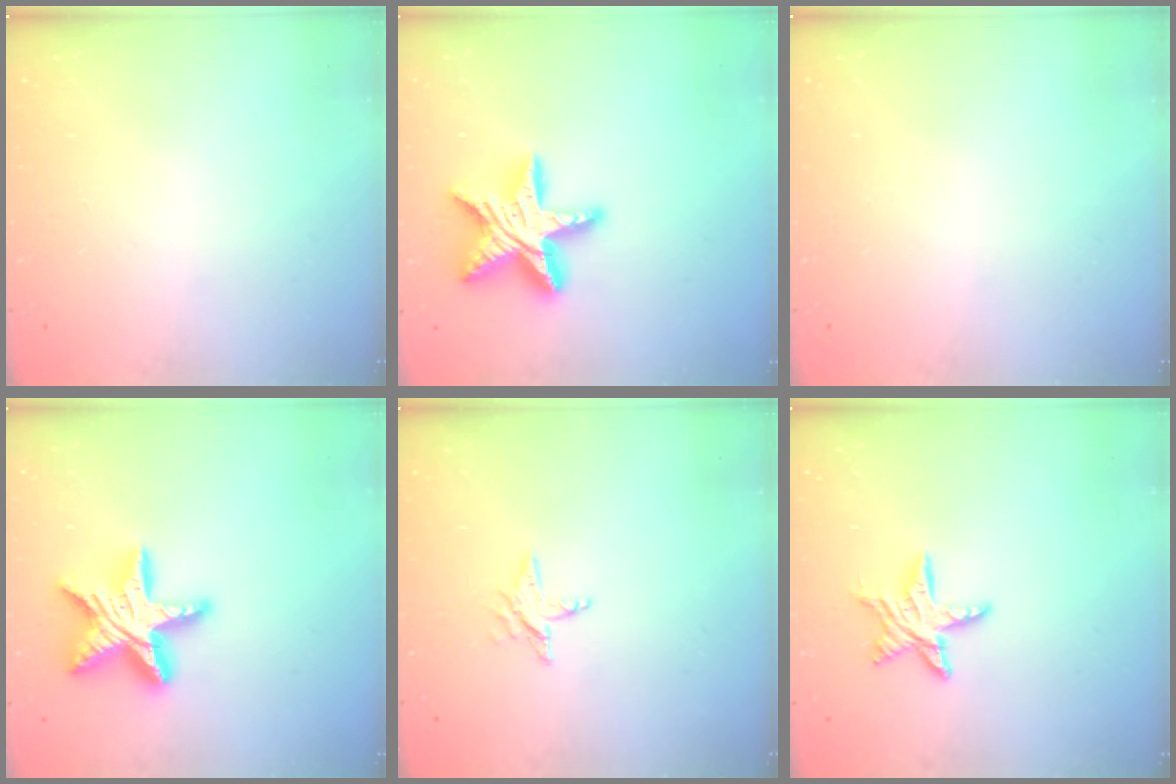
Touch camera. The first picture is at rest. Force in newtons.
{"total": 17.3, "press": 17.3, "slide": 1.5}
{"total": 0.0}
{"total": 17.3, "press": 17.3, "slide": 1.5}
{"total": 3.4, "press": 3.4, "slide": 0.3}
{"total": 9.4, "press": 9.4, "slide": 0.7}